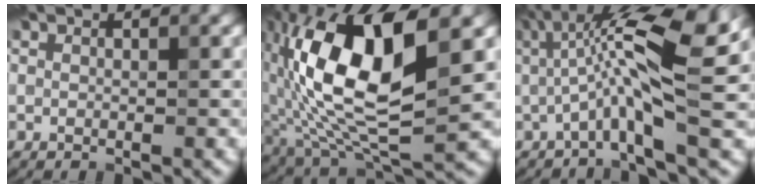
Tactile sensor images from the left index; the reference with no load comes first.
{"total": 13.7, "force": [1.9, 6.0, 12.2], "torque": [-0.233, 0.002, 0.031]}
{"total": 9.0, "force": [1.1, 1.9, 8.7], "torque": [-0.157, 0.009, 0.014]}